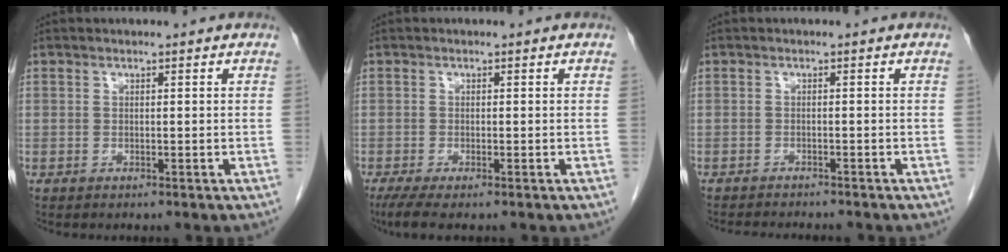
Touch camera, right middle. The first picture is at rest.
{"total": 3.3, "force": [-2.3, 0.5, 2.4], "torque": [-0.048, -0.012, -0.041]}
{"total": 5.9, "force": [-5.5, 0.8, 1.9], "torque": [-0.024, -0.009, -0.079]}